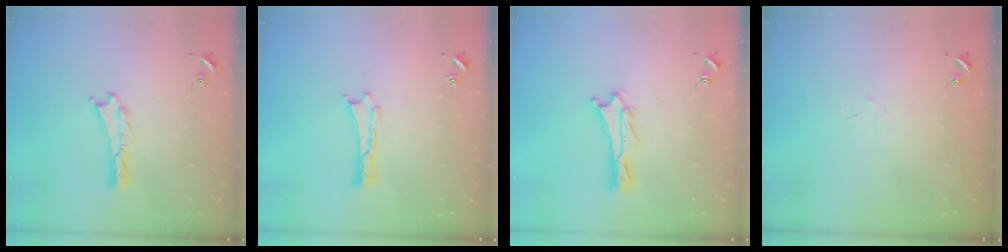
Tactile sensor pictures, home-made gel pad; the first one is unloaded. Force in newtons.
{"total": 0.0}
{"total": 0.9, "press": 0.9, "slide": 0.2}
{"total": 1.0, "press": 1.0, "slide": 0.1}